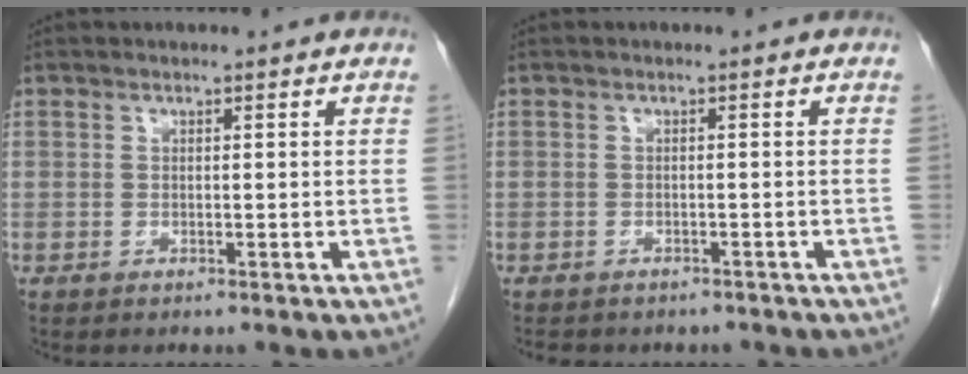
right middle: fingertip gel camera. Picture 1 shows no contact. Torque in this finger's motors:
{"motor_torque": [0.06, -0.06, 0.01, 0.03]}